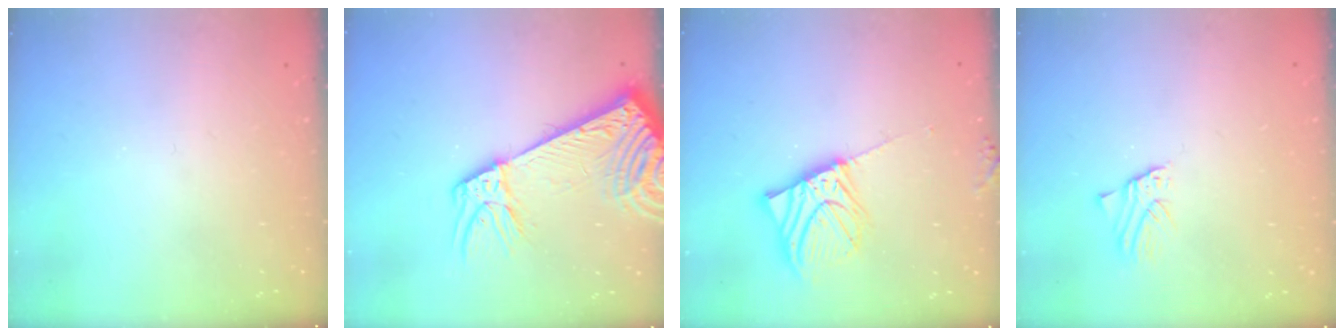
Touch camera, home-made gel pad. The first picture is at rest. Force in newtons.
{"total": 11.1, "press": 10.7, "slide": 2.9}
{"total": 10.2, "press": 10.1, "slide": 1.5}
{"total": 1.7, "press": 1.6, "slide": 0.2}